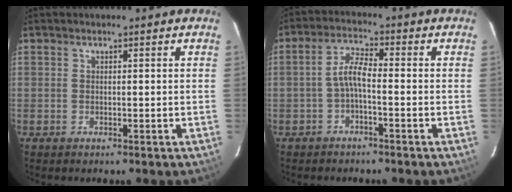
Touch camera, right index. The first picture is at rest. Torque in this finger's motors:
{"motor_torque": [0.61, -0.38, 0.49, 0.12]}